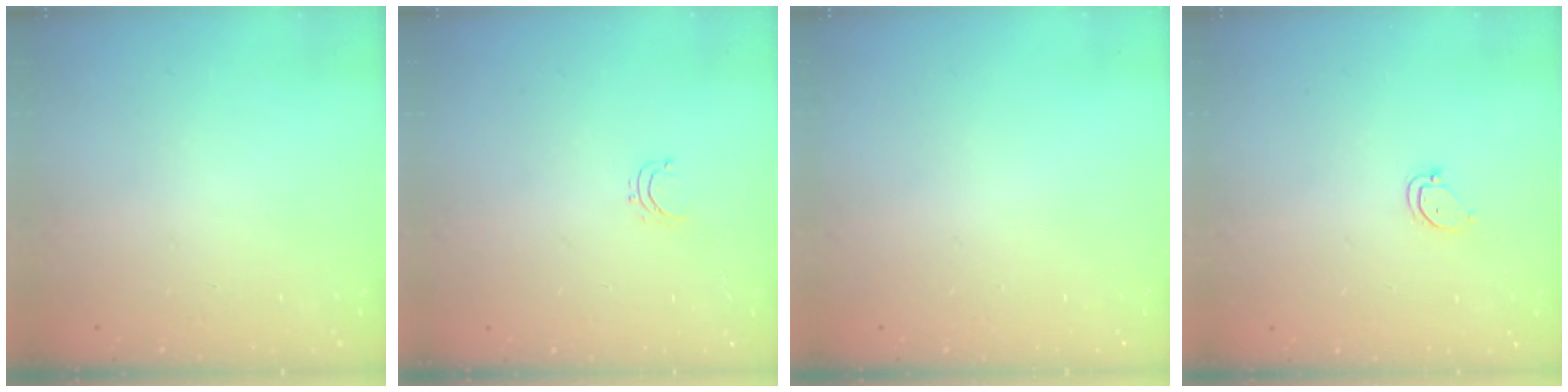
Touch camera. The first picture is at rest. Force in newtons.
{"total": 3.7, "press": 3.7, "slide": 0.3}
{"total": 0.0}
{"total": 3.6, "press": 3.6, "slide": 0.2}